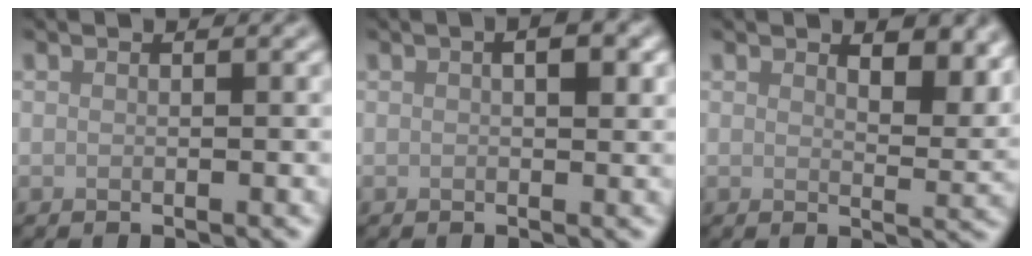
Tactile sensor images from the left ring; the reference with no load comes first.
{"total": 2.2, "force": [0.7, 0.9, 1.9], "torque": [-0.022, 0.003, 0.010]}
{"total": 4.1, "force": [2.4, 1.8, 2.8], "torque": [-0.040, -0.008, 0.034]}